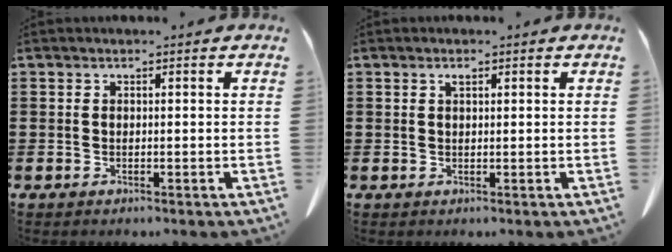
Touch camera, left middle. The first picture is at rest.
{"total": 1.0, "force": [0.5, 0.3, 0.8], "torque": [-0.017, 0.003, 0.008]}